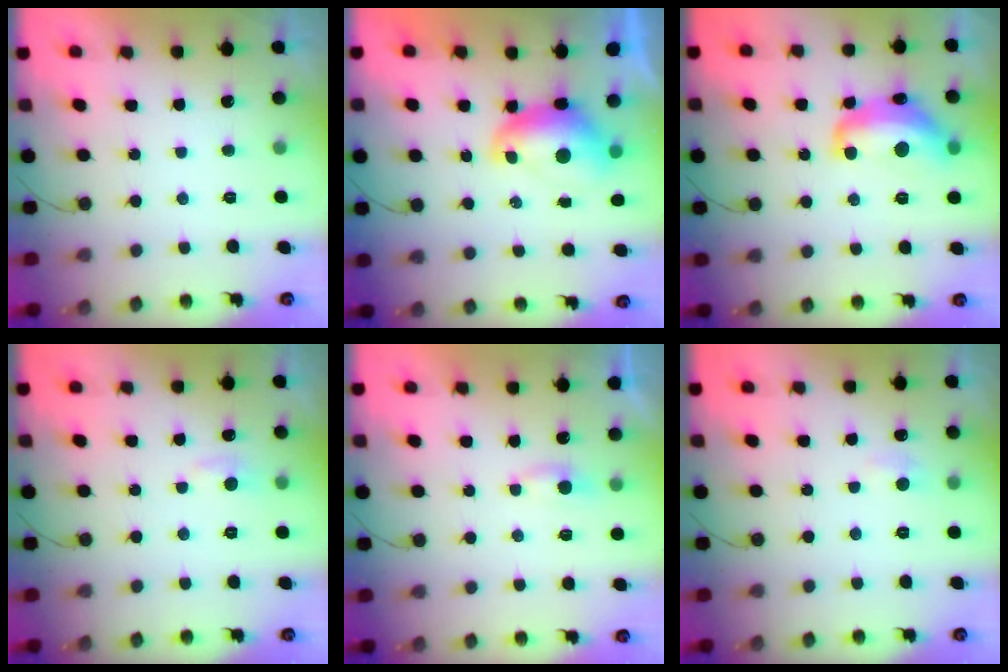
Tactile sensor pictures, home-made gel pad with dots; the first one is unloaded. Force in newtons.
{"total": 9.2, "press": 9.1, "slide": 1.0}
{"total": 14.0, "press": 13.9, "slide": 1.0}
{"total": 4.8, "press": 4.7, "slide": 0.6}
{"total": 3.2, "press": 3.1, "slide": 0.5}
{"total": 5.5, "press": 5.4, "slide": 0.9}